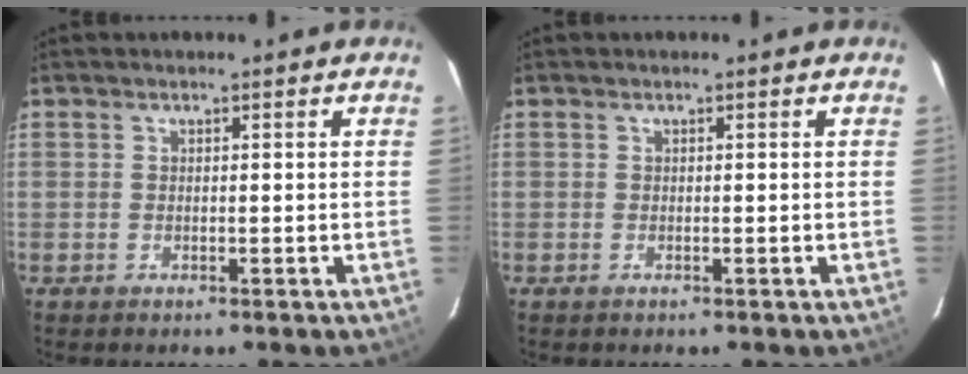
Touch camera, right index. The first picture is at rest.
{"total": 0.0}